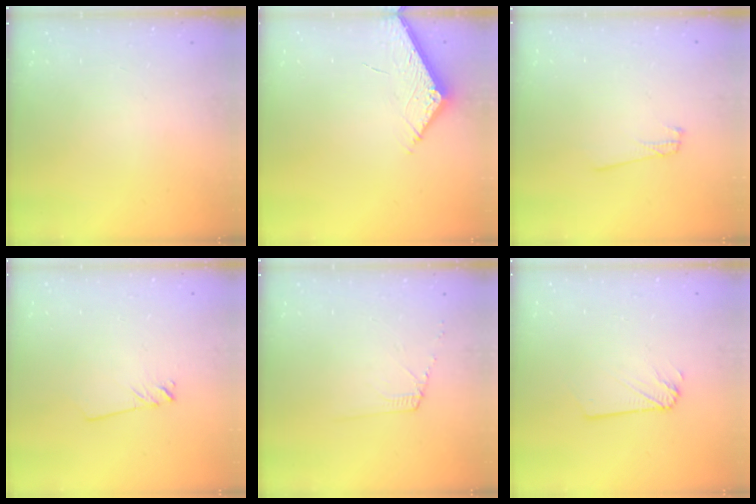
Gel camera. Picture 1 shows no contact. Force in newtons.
{"total": 5.1, "press": 5.0, "slide": 0.5}
{"total": 1.3, "press": 1.3, "slide": 0.1}
{"total": 2.6, "press": 2.5, "slide": 0.2}
{"total": 4.4, "press": 4.3, "slide": 0.7}
{"total": 1.5, "press": 1.5, "slide": 0.2}